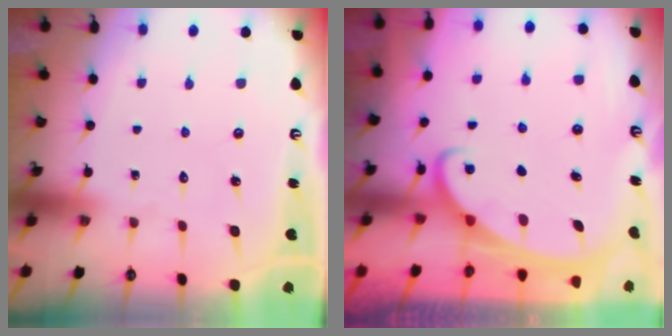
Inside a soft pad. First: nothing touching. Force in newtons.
{"total": 2.2, "press": 2.2, "slide": 0.3}